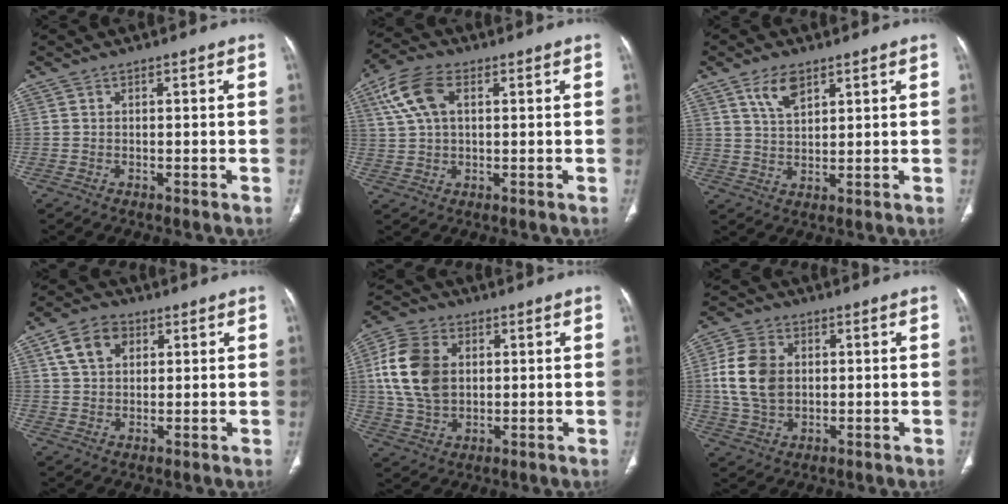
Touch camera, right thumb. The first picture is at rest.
{"total": 9.1, "force": [3.1, 5.1, 6.9], "torque": [-0.149, 0.014, 0.059]}
{"total": 5.6, "force": [3.4, 2.7, 3.6], "torque": [-0.057, -0.017, 0.067]}
{"total": 7.8, "force": [3.1, 5.5, 4.6], "torque": [-0.068, 0.003, 0.052]}
{"total": 14.0, "force": [2.4, 10.0, 9.5], "torque": [-0.177, 0.002, 0.046]}
{"total": 11.3, "force": [1.3, 8.2, 7.6], "torque": [-0.140, 0.002, 0.028]}